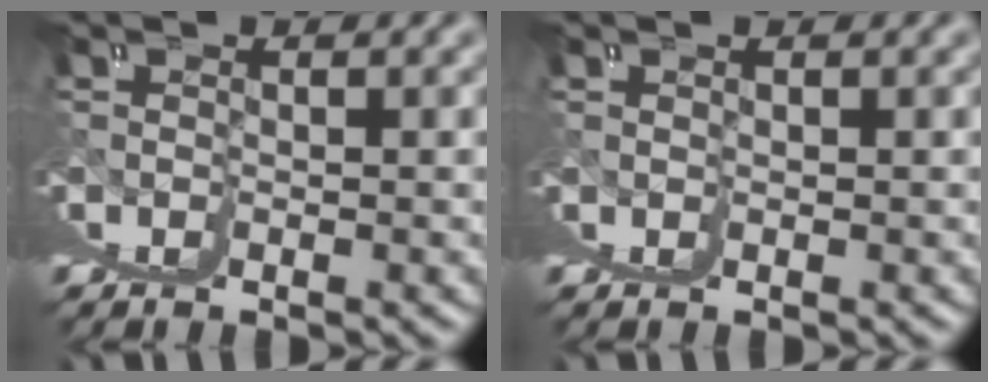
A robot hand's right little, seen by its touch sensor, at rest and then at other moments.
{"total": 0.0}